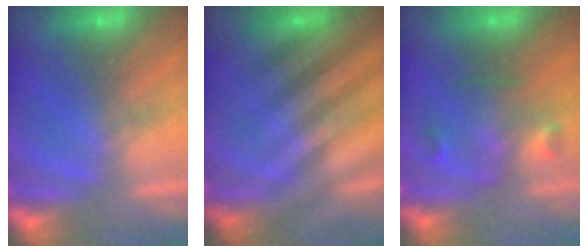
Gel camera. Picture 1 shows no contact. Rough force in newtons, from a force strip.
{"total": 2.4}
{"total": 2.9}